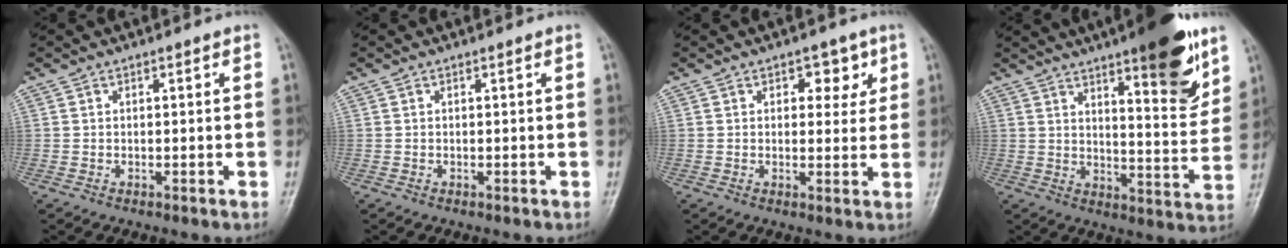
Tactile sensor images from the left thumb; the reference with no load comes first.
{"total": 0.0}
{"total": 4.8, "force": [2.2, 3.2, 2.9], "torque": [-0.003, -0.008, 0.024]}
{"total": 15.7, "force": [9.5, 3.8, 11.9], "torque": [-0.138, -0.058, 0.141]}